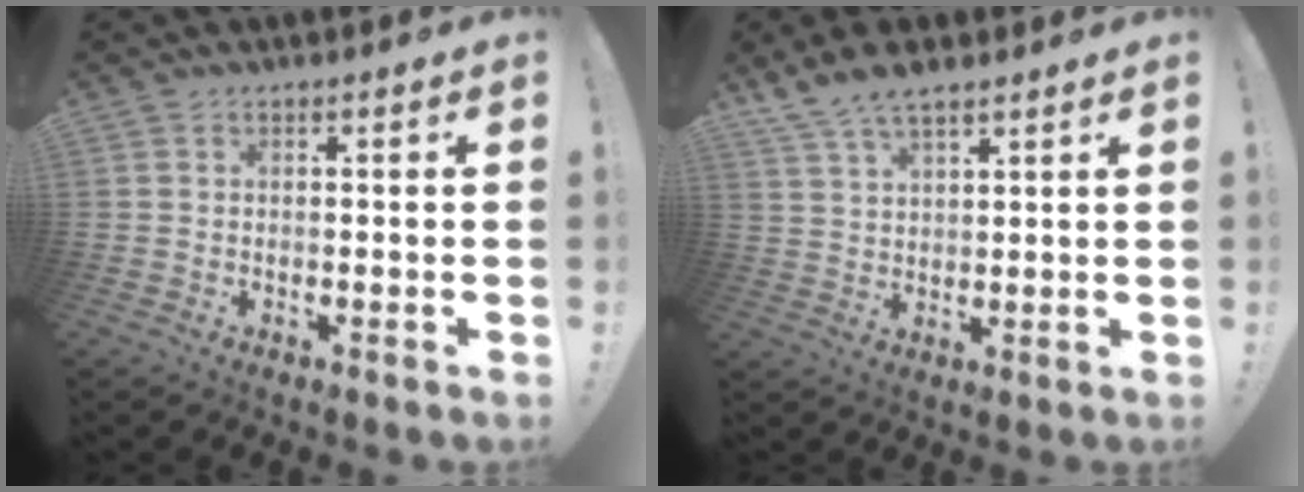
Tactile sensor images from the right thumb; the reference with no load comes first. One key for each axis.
{"total": 7.0, "fx": 5.5, "fy": 2.6, "fz": 3.4, "tx": -0.064, "ty": -0.026, "tz": 0.104}